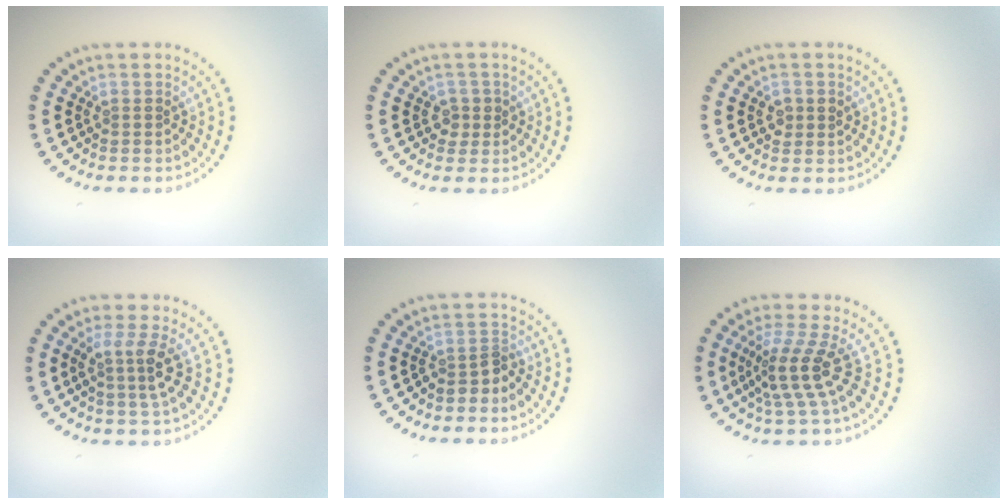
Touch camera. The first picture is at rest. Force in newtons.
{"total": 1.2, "press": 1.1, "slide": 0.4}
{"total": 1.5, "press": 1.5, "slide": 0.2}
{"total": 2.9, "press": 2.1, "slide": 2.0}
{"total": 1.9, "press": 1.4, "slide": 1.3}
{"total": 3.8, "press": 2.7, "slide": 2.6}